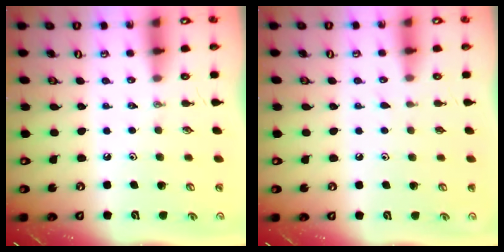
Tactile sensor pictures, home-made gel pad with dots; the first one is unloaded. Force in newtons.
{"total": 5.1, "press": 5.0, "slide": 0.5}